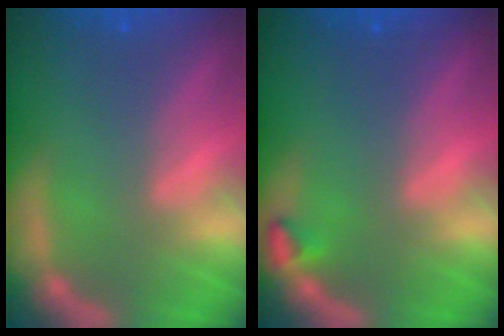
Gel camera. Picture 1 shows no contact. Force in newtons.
{"total": 0.9}